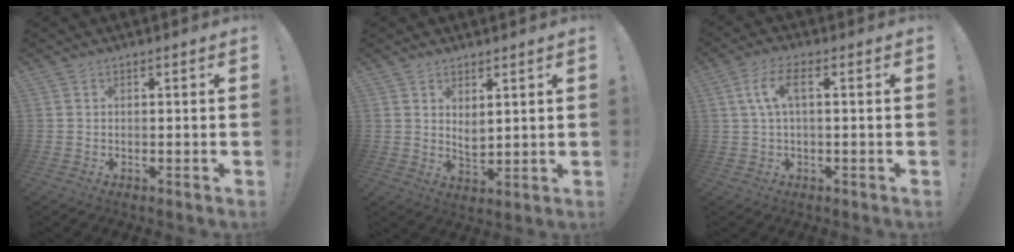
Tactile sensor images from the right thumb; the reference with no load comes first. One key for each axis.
{"total": 4.0, "fx": 2.8, "fy": 1.9, "fz": 2.1, "tx": -0.026, "ty": -0.022, "tz": 0.050}
{"total": 6.9, "fx": 1.0, "fy": 2.3, "fz": 6.4, "tx": -0.131, "ty": 0.005, "tz": 0.016}